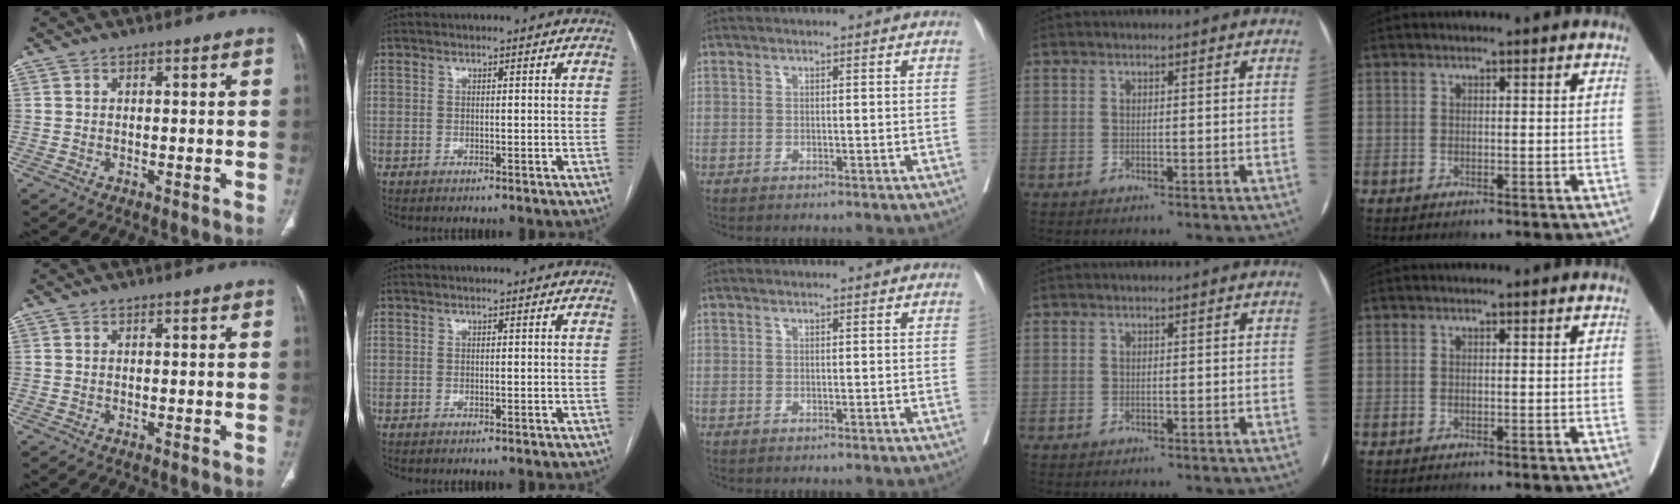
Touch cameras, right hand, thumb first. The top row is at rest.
{}